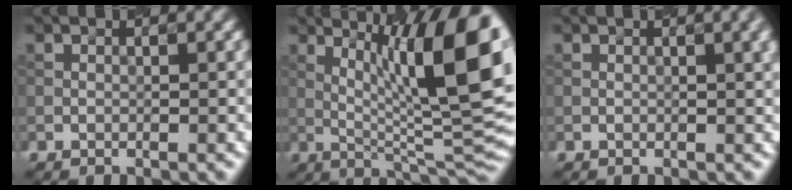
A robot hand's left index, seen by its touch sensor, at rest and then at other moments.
{"total": 13.2, "force": [3.1, 3.0, 12.5], "torque": [-0.170, 0.003, 0.054]}
{"total": 2.3, "force": [0.8, 0.7, 2.1], "torque": [-0.019, 0.006, 0.009]}